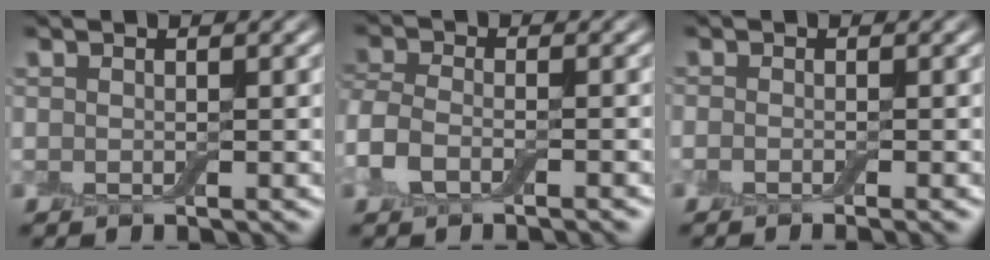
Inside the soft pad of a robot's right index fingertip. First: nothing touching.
{"total": 3.4, "force": [-2.0, 1.6, 2.2], "torque": [-0.049, -0.004, -0.052]}
{"total": 1.4, "force": [-0.9, 0.2, 1.1], "torque": [-0.019, -0.006, -0.018]}